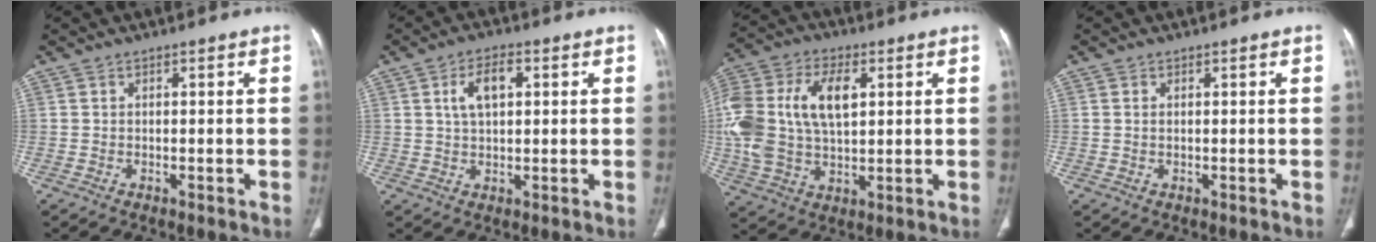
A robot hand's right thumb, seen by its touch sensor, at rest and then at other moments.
{"total": 6.2, "force": [1.8, 3.2, 5.0], "torque": [-0.090, 0.007, 0.033]}
{"total": 19.4, "force": [3.4, 11.5, 15.2], "torque": [-0.332, 0.006, 0.060]}
{"total": 0.5, "force": [0.1, 0.2, 0.5], "torque": [-0.016, 0.002, 0.004]}